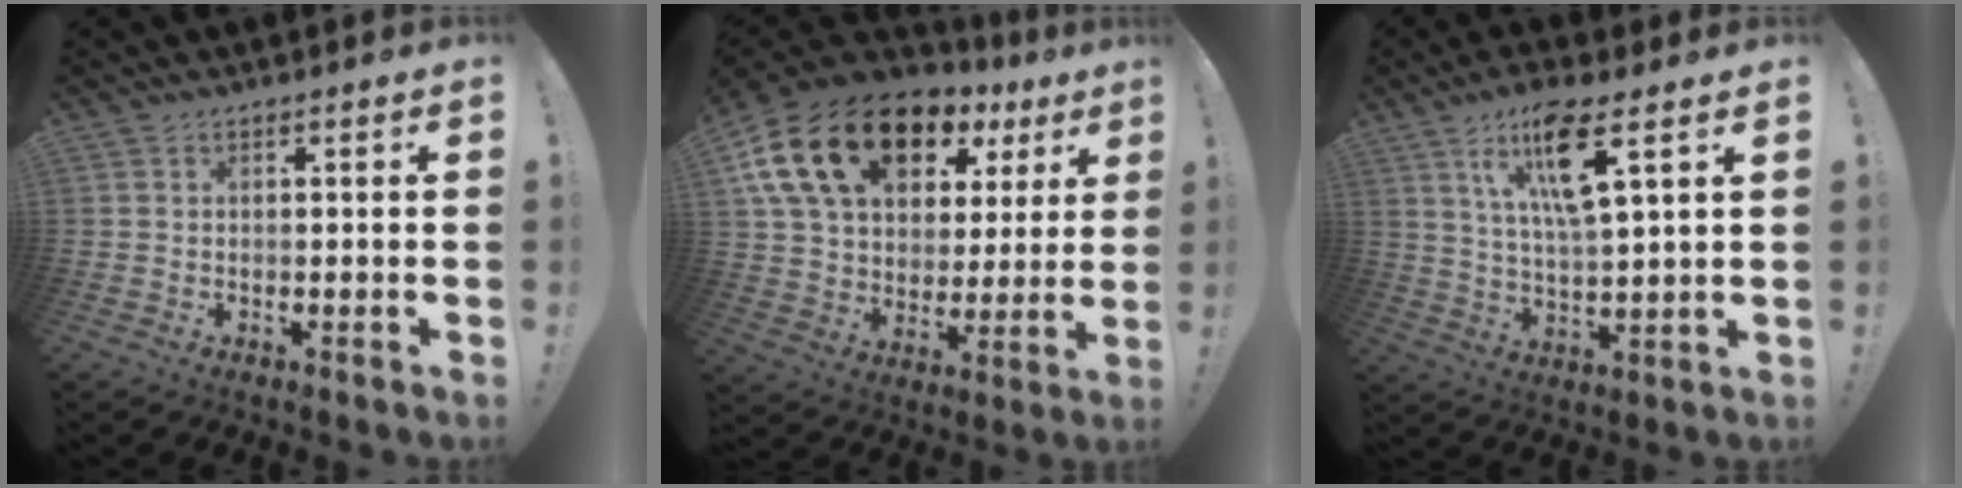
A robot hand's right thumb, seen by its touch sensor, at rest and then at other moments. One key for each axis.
{"total": 22.0, "fx": 11.6, "fy": 13.0, "fz": 13.4, "tx": -0.222, "ty": -0.046, "tz": 0.216}
{"total": 13.9, "fx": 7.4, "fy": 3.1, "fz": 11.3, "tx": -0.196, "ty": -0.018, "tz": 0.118}